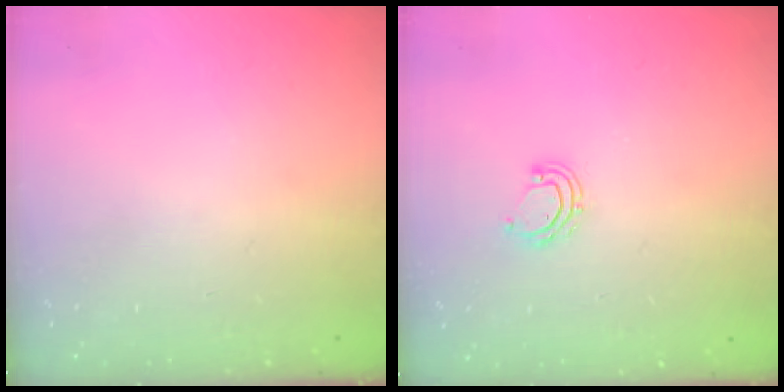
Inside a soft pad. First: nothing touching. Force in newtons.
{"total": 4.5, "press": 4.4, "slide": 0.4}